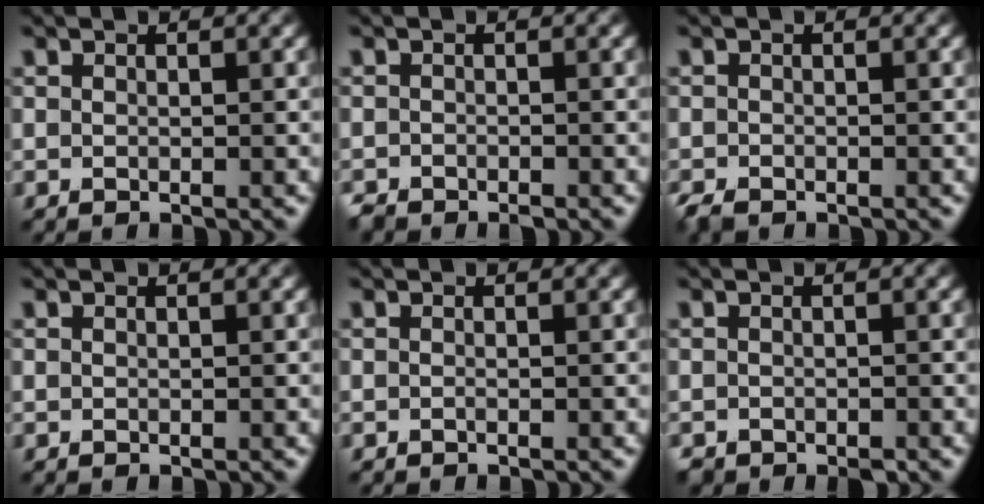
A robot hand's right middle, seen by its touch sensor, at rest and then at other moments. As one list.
[{"total": 1.3, "force": [-1.3, 0.4, 0.3], "torque": [-0.003, -0.004, -0.027]}, {"total": 1.2, "force": [-1.0, 0.5, 0.4], "torque": [-0.008, -0.004, -0.024]}, {"total": 0.0}, {"total": 0.0}, {"total": 1.2, "force": [-1.0, 0.5, 0.3], "torque": [-0.003, -0.004, -0.018]}]